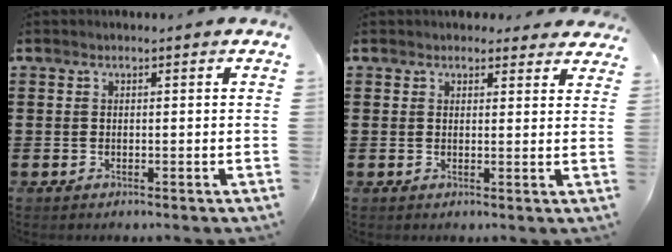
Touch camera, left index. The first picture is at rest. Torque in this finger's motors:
{"motor_torque": [1.29, -0.85, 0.02, -0.06]}